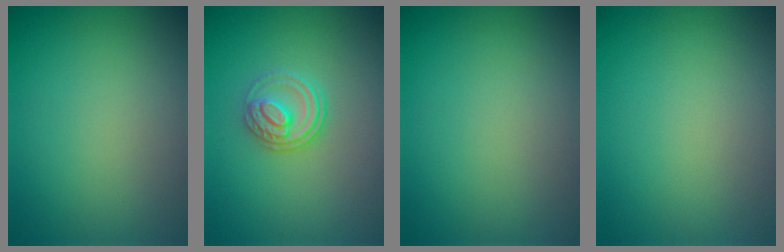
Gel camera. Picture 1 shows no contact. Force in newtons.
{"total": 2.5, "press": 2.0, "slide": 1.5}
{"total": 0.0}
{"total": 0.0}